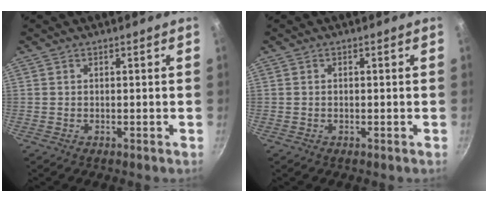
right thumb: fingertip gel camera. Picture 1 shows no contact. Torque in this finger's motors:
{"motor_torque": [-0.33, -0.09, 0.02, -0.03, -0.05]}